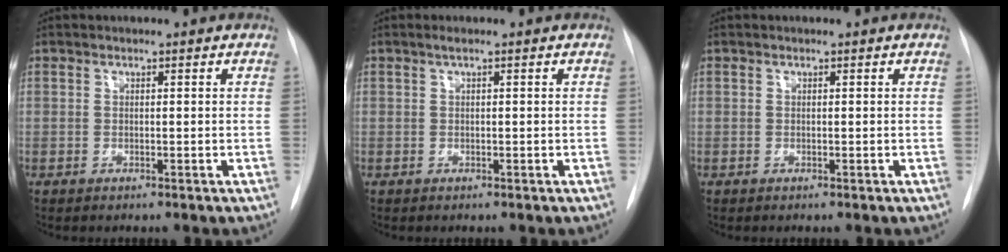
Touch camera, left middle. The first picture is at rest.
{"total": 0.6, "force": [0.3, 0.0, 0.5], "torque": [-0.012, 0.008, 0.004]}
{"total": 0.0}